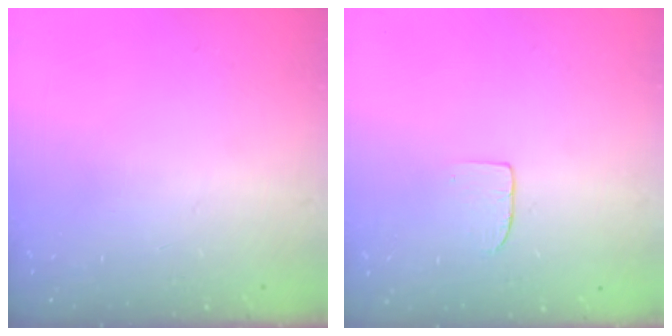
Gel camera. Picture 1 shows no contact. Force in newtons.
{"total": 3.7, "press": 3.7, "slide": 0.3}